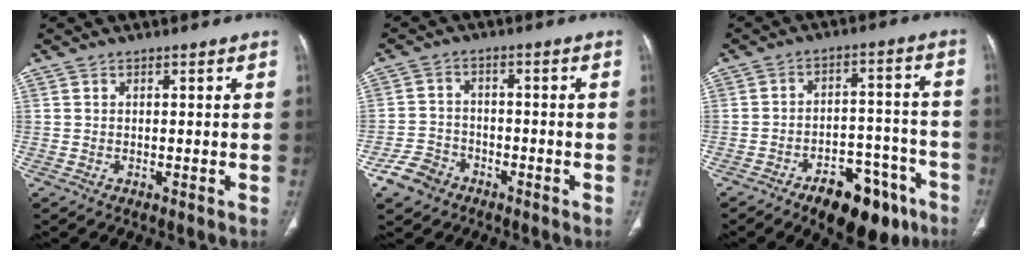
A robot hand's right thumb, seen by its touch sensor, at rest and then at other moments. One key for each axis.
{"total": 5.9, "fx": -3.8, "fy": 4.2, "fz": 1.8, "tx": -0.029, "ty": 0.024, "tz": -0.068}
{"total": 15.1, "fx": -9.6, "fy": 7.2, "fz": 9.2, "tx": -0.093, "ty": 0.071, "tz": -0.135}